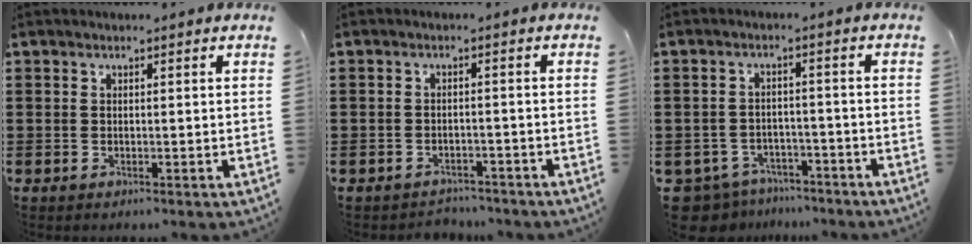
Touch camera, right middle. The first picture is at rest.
{"total": 2.1, "force": [-2.1, 0.3, -0.2], "torque": [-0.006, -0.002, -0.047]}
{"total": 4.5, "force": [-4.3, 1.2, 0.3], "torque": [-0.034, -0.003, -0.096]}